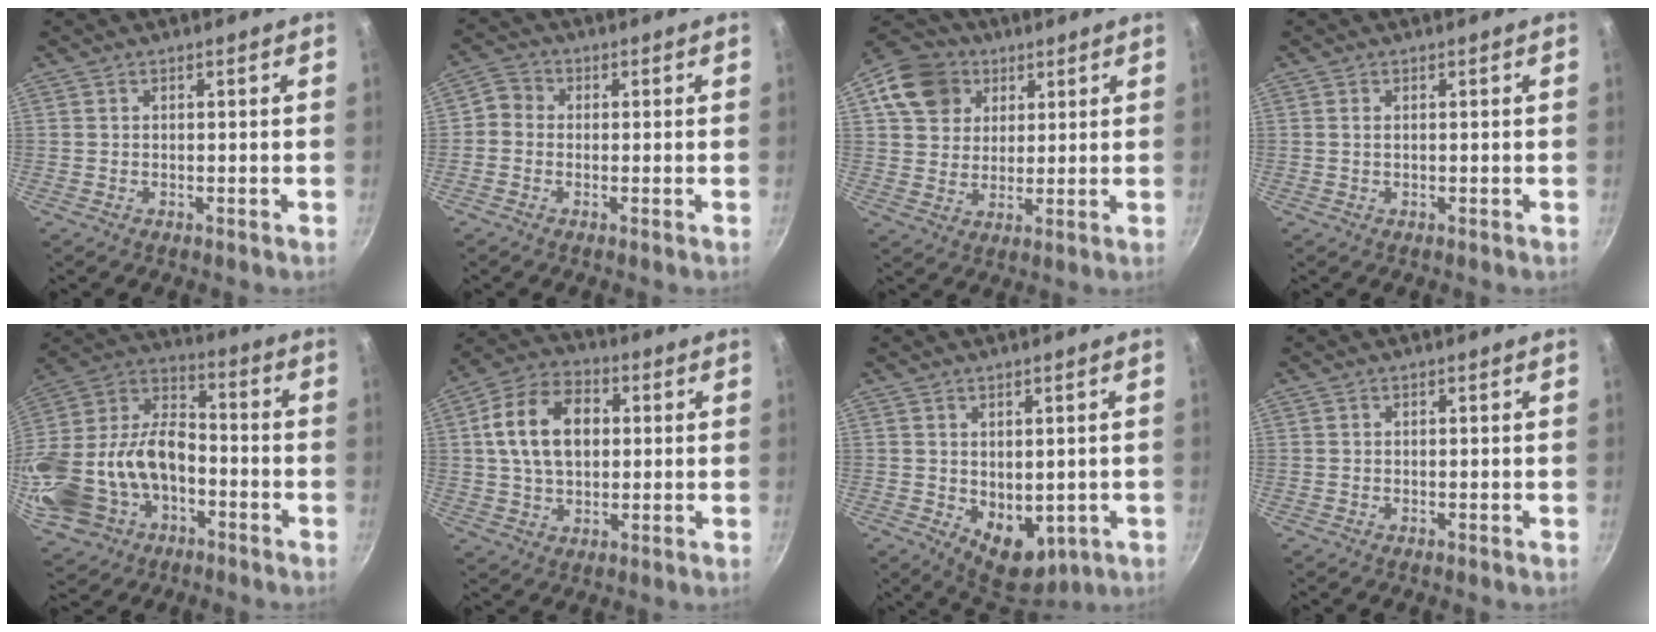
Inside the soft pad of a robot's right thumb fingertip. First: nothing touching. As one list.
[{"total": 3.2, "force": [-0.6, 2.8, 1.4], "torque": [-0.016, 0.013, -0.028]}, {"total": 11.7, "force": [5.0, 9.5, 4.7], "torque": [-0.058, 0.003, 0.080]}, {"total": 0.7, "force": [0.1, 0.4, 0.6], "torque": [-0.011, 0.001, 0.002]}, {"total": 26.7, "force": [-6.9, 18.8, 17.7], "torque": [-0.369, 0.054, -0.115]}, {"total": 14.0, "force": [2.3, 9.6, 10.0], "torque": [-0.155, 0.014, 0.028]}, {"total": 8.4, "force": [-0.8, 5.8, 6.1], "torque": [-0.056, -0.015, 0.008]}, {"total": 0.0}]